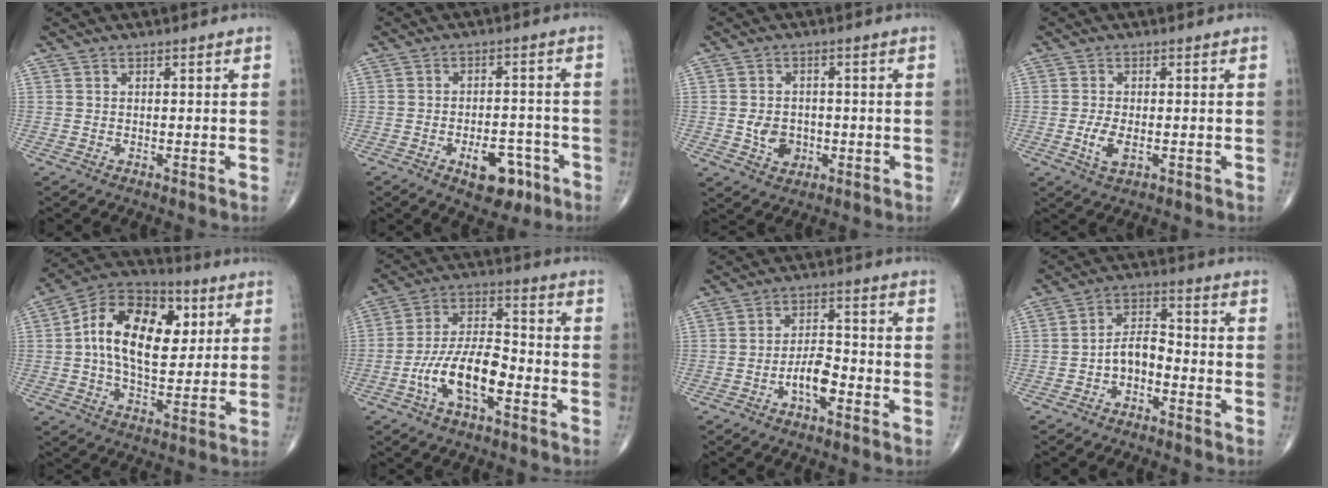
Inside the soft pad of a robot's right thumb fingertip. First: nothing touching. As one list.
[{"total": 8.3, "force": [-4.3, 4.5, 5.6], "torque": [-0.055, 0.027, -0.057]}, {"total": 5.1, "force": [-1.0, 4.0, 2.9], "torque": [-0.032, 0.002, -0.012]}, {"total": 3.7, "force": [-1.0, 1.7, 3.1], "torque": [-0.066, -0.007, -0.019]}, {"total": 19.0, "force": [3.9, 11.3, 14.8], "torque": [-0.218, 0.006, 0.056]}, {"total": 12.8, "force": [-4.8, 5.6, 10.4], "torque": [-0.193, 0.040, -0.092]}, {"total": 6.2, "force": [-2.8, 2.7, 4.8], "torque": [-0.076, 0.025, -0.052]}, {"total": 5.8, "force": [-2.3, 3.5, 4.0], "torque": [-0.058, 0.035, -0.052]}]